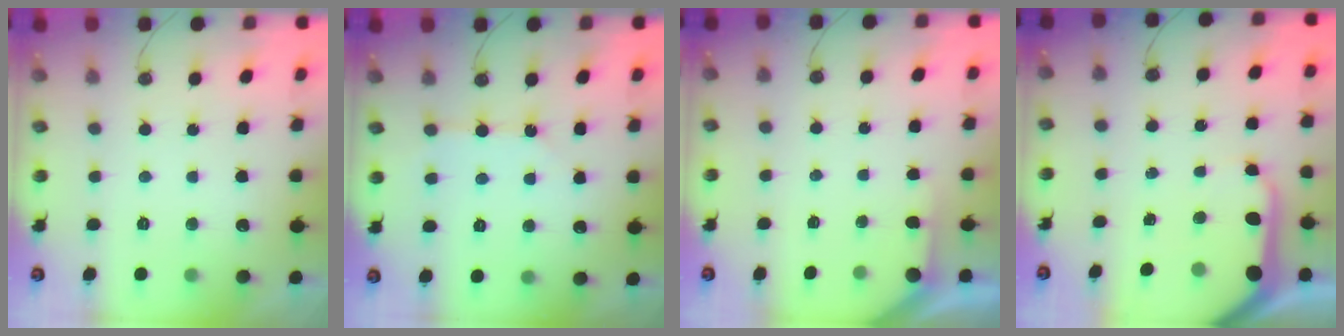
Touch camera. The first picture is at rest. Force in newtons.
{"total": 2.3, "press": 2.3, "slide": 0.4}
{"total": 2.2, "press": 2.2, "slide": 0.2}
{"total": 9.5, "press": 9.4, "slide": 1.0}